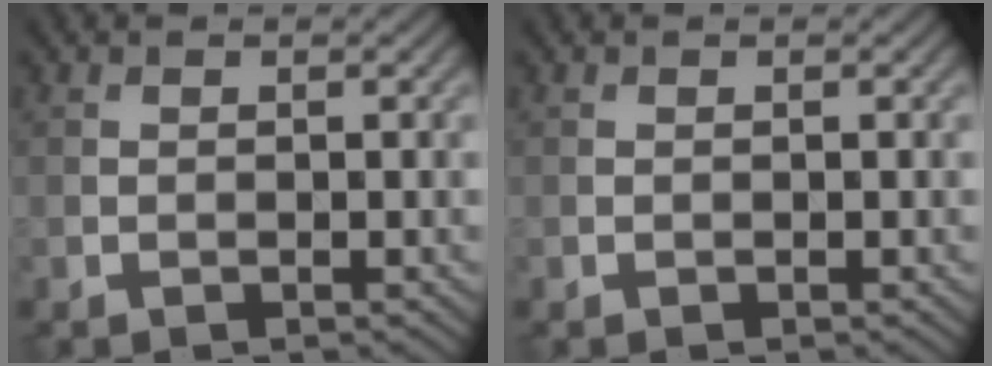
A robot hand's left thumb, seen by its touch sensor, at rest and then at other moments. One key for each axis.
{"total": 0.0}